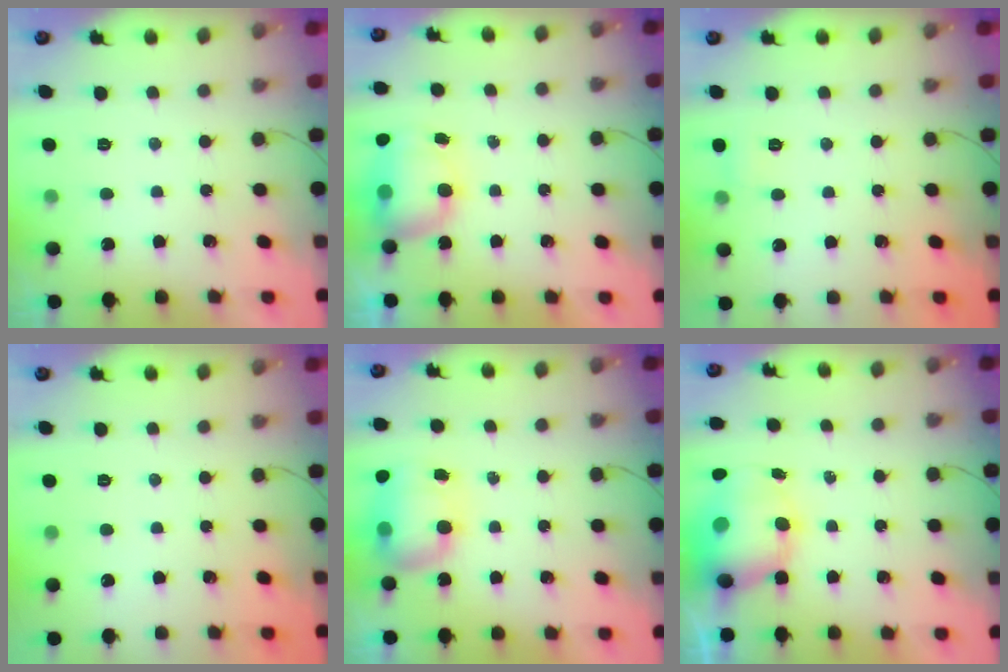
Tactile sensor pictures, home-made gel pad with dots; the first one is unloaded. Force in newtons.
{"total": 7.6, "press": 7.2, "slide": 2.3}
{"total": 5.4, "press": 5.2, "slide": 1.4}
{"total": 0.0}
{"total": 11.7, "press": 9.3, "slide": 7.1}
{"total": 8.2, "press": 8.1, "slide": 1.5}